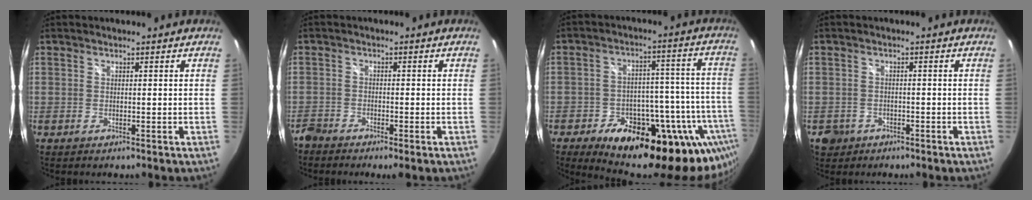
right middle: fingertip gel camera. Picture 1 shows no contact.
{"total": 3.2, "force": [-2.9, 0.8, 1.1], "torque": [-0.036, -0.012, -0.061]}
{"total": 28.0, "force": [-18.8, 12.2, 16.7], "torque": [-0.220, 0.009, -0.246]}
{"total": 3.9, "force": [-1.8, 3.4, 0.9], "torque": [-0.034, 0.001, -0.024]}